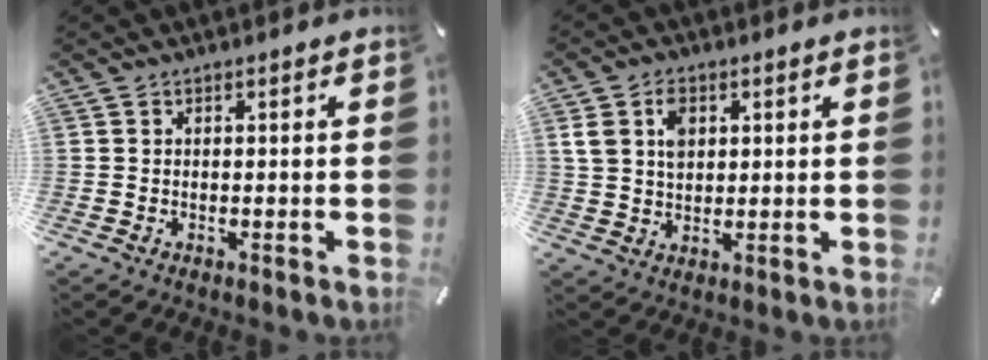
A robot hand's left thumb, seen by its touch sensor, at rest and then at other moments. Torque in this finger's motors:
{"motor_torque": [0.75, 1.11, 0.54, -0.81, 0.23]}